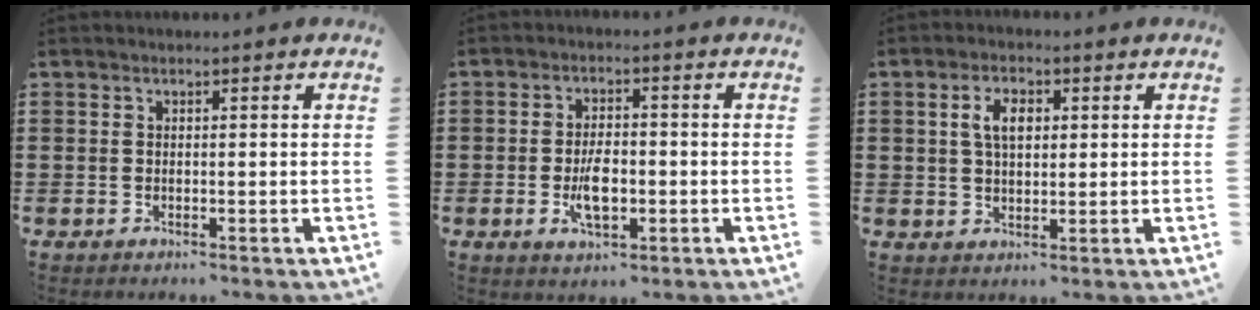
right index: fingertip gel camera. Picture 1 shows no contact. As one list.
[{"total": 5.4, "force": [-1.2, 2.6, 4.6], "torque": [-0.094, 0.002, -0.023]}, {"total": 4.4, "force": [1.1, 2.4, 3.6], "torque": [-0.078, 0.013, 0.017]}]